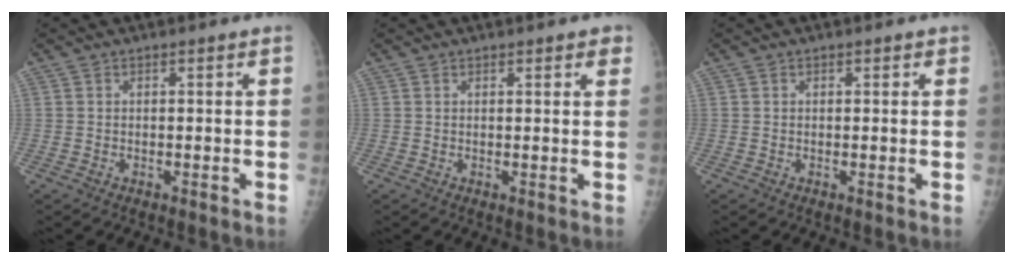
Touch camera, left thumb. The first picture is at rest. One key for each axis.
{"total": 2.1, "fx": 1.3, "fy": 0.9, "fz": 1.4, "tx": -0.005, "ty": -0.003, "tz": 0.013}
{"total": 0.7, "fx": 0.3, "fy": 0.5, "fz": 0.2, "tx": 0.007, "ty": 0.001, "tz": 0.000}